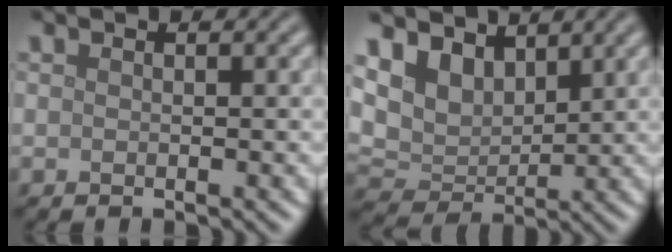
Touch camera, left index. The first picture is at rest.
{"total": 5.3, "force": [3.1, 3.6, 2.3], "torque": [-0.061, -0.005, 0.047]}